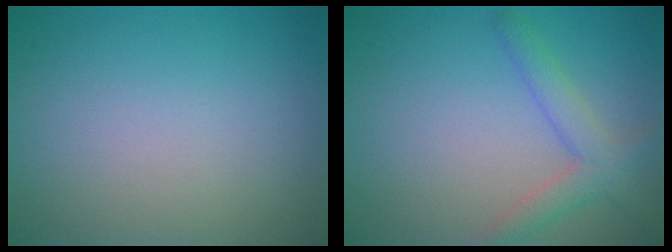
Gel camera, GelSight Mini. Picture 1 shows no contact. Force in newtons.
{"total": 3.1, "press": 3.1, "slide": 0.1}